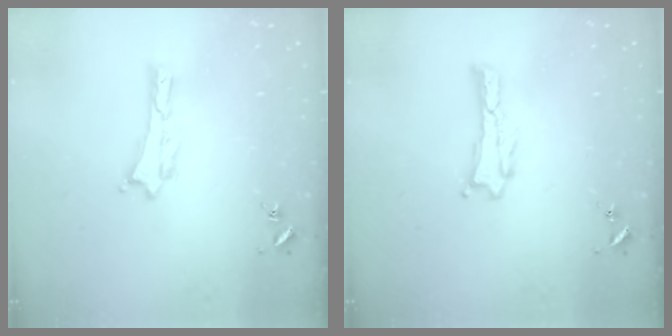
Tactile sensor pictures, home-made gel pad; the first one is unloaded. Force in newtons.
{"total": 0.0}